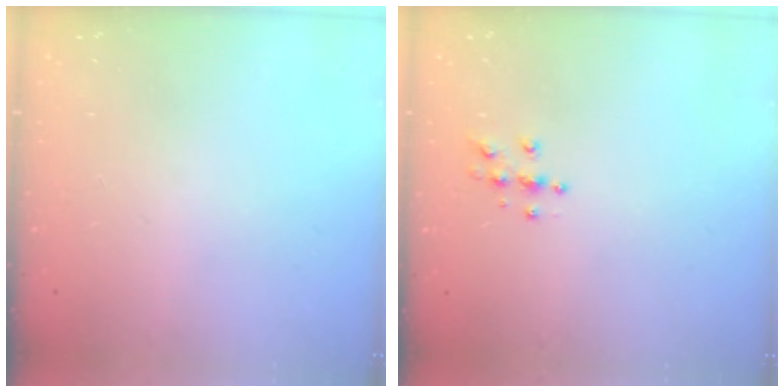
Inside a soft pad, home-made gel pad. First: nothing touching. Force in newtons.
{"total": 4.0, "press": 3.9, "slide": 0.4}